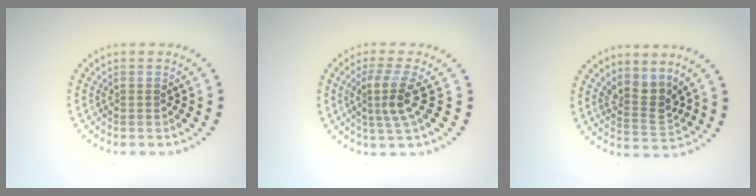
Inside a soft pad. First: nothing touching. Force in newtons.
{"total": 3.1, "press": 2.3, "slide": 2.1}
{"total": 2.8, "press": 2.0, "slide": 1.9}